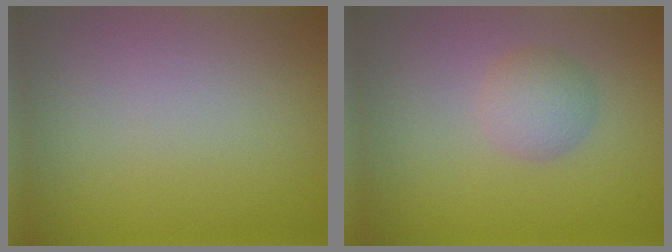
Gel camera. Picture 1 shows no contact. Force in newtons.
{"total": 2.3, "press": 2.3, "slide": 0.1}